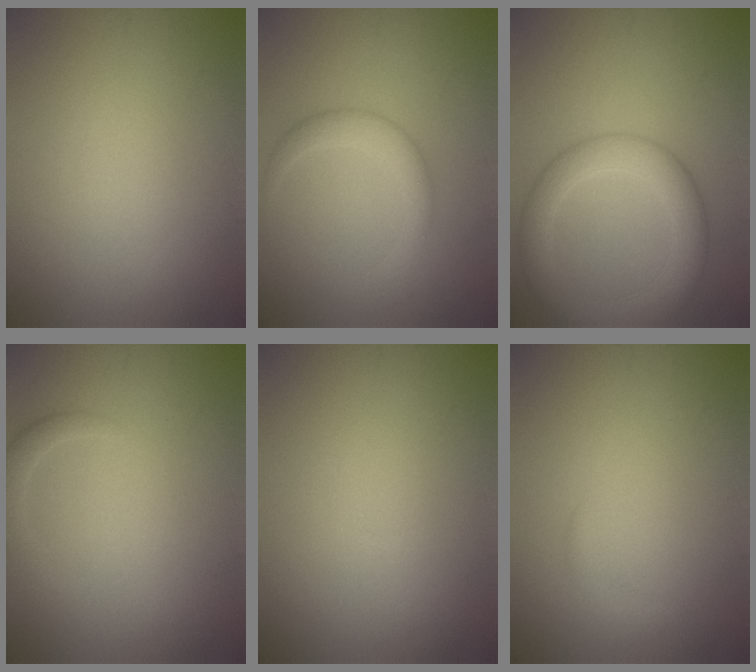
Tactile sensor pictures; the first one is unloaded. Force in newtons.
{"total": 2.8, "press": 2.8, "slide": 0.2}
{"total": 5.7, "press": 5.7, "slide": 0.2}
{"total": 1.6, "press": 1.6, "slide": 0.1}
{"total": 0.0}
{"total": 0.9, "press": 0.9, "slide": 0.1}